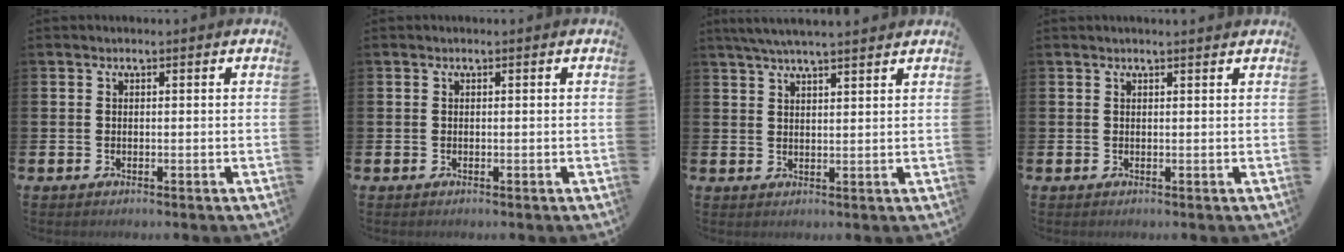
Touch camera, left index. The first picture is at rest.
{"total": 0.0}
{"total": 4.4, "force": [4.1, 0.1, 1.7], "torque": [-0.037, -0.009, 0.073]}
{"total": 0.7, "force": [0.7, -0.1, 0.2], "torque": [0.003, -0.003, 0.011]}